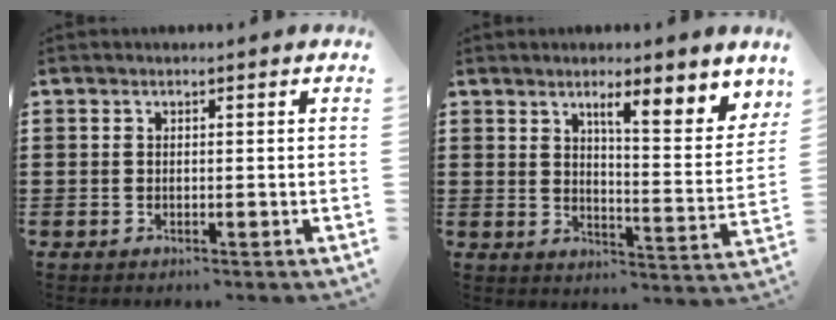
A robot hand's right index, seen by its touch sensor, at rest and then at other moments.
{"total": 6.2, "force": [4.3, 0.4, 4.5], "torque": [-0.069, -0.031, 0.062]}